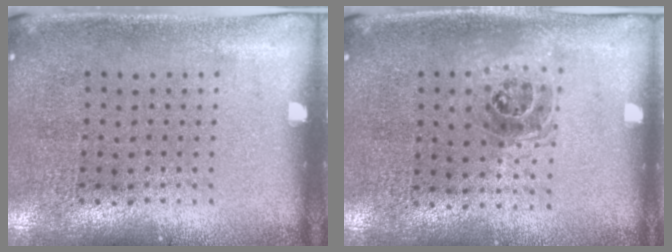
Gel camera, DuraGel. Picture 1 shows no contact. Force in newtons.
{"total": 1.0, "press": 0.9, "slide": 0.5}